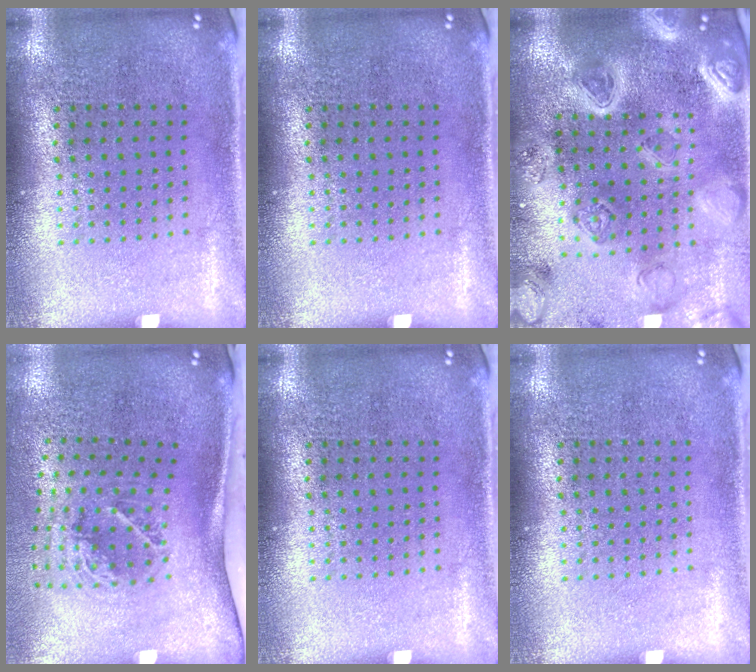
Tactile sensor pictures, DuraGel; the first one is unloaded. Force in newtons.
{"total": 0.0}
{"total": 4.4, "press": 3.9, "slide": 2.0}
{"total": 2.1, "press": 1.3, "slide": 1.7}
{"total": 0.0}
{"total": 0.0}